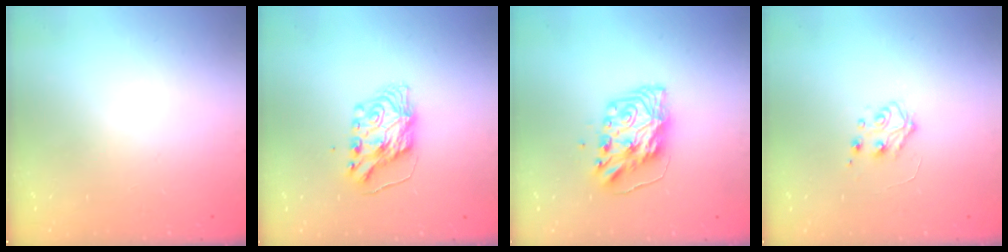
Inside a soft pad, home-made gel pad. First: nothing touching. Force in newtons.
{"total": 7.2, "press": 7.2, "slide": 0.8}
{"total": 9.9, "press": 9.9, "slide": 0.8}
{"total": 5.5, "press": 5.5, "slide": 0.6}